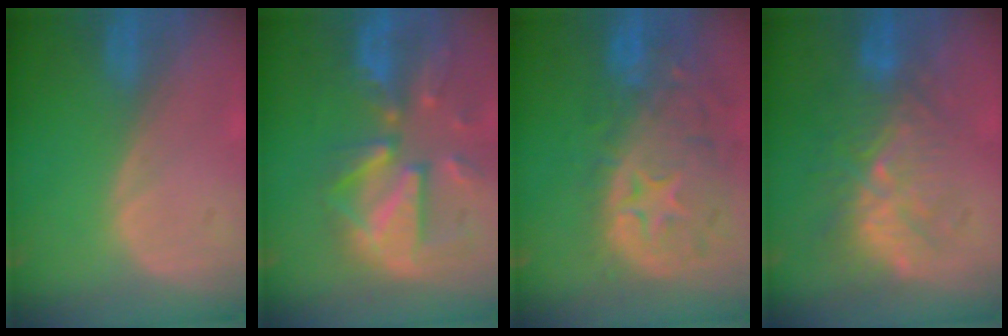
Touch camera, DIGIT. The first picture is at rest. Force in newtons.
{"total": 12.1, "press": 10.4, "slide": 6.2}
{"total": 13.3, "press": 11.1, "slide": 7.4}
{"total": 9.1, "press": 8.7, "slide": 2.7}